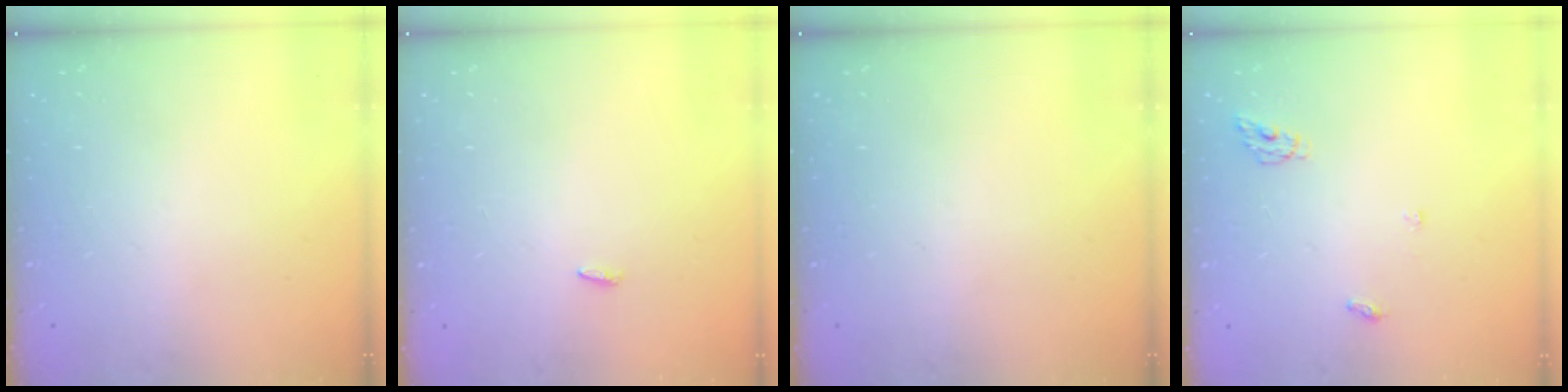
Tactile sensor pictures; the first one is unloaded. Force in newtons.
{"total": 1.8, "press": 1.7, "slide": 0.6}
{"total": 0.0}
{"total": 5.0, "press": 5.0, "slide": 0.3}